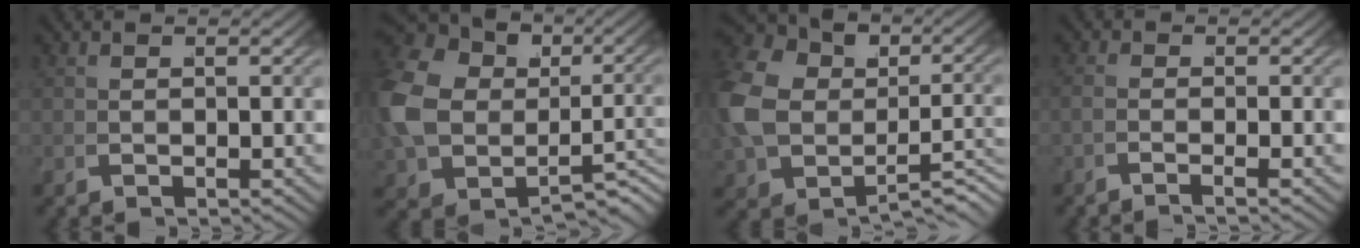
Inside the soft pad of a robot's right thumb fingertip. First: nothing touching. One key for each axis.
{"total": 12.1, "fx": -0.7, "fy": 9.6, "fz": 7.3, "tx": -0.186, "ty": -0.042, "tz": 0.012}
{"total": 10.0, "fx": -0.5, "fy": 7.8, "fz": 6.3, "tx": -0.150, "ty": -0.022, "tz": 0.006}
{"total": 1.2, "fx": -0.9, "fy": -0.4, "fz": 0.7, "tx": -0.016, "ty": -0.006, "tz": -0.017}